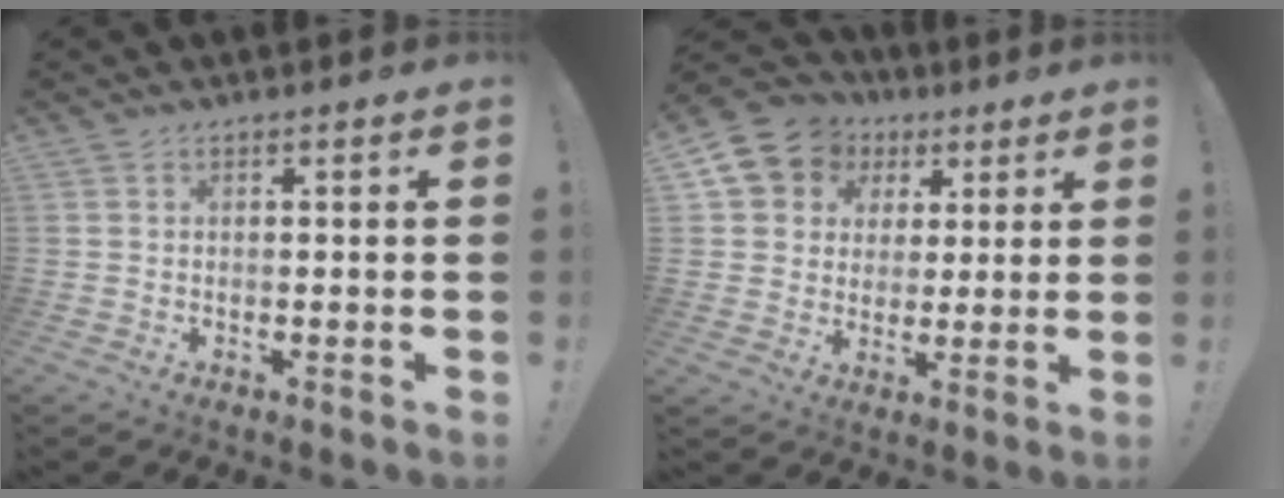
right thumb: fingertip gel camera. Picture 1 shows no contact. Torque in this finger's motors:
{"motor_torque": [0.04, 0.09, 0.07, 0.07, 0.03]}